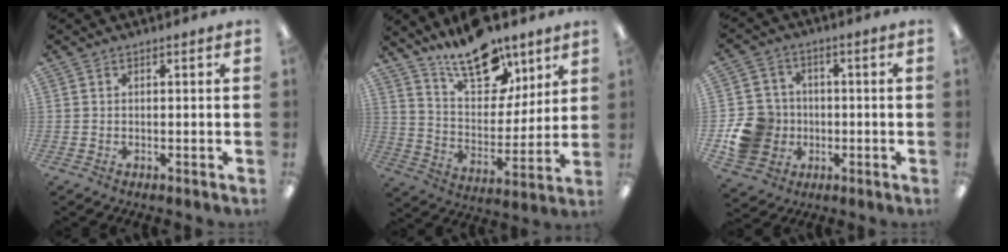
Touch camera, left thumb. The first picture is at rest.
{"total": 19.2, "force": [13.4, 9.7, 9.8], "torque": [-0.151, -0.078, 0.233]}
{"total": 11.6, "force": [-2.6, 10.7, 3.7], "torque": [-0.072, 0.028, -0.035]}